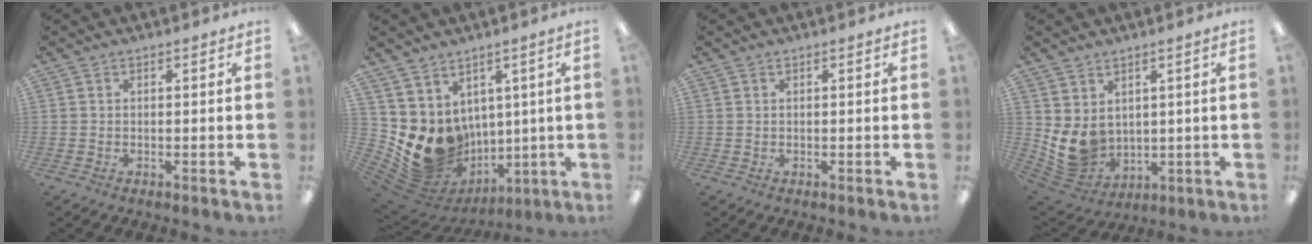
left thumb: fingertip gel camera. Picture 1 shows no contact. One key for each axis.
{"total": 12.3, "fx": -0.3, "fy": 11.3, "fz": 4.7, "tx": -0.105, "ty": -0.035, "tz": 0.008}
{"total": 0.0}
{"total": 8.5, "fx": 2.6, "fy": 7.1, "fz": 3.9, "tx": -0.104, "ty": -0.027, "tz": 0.056}